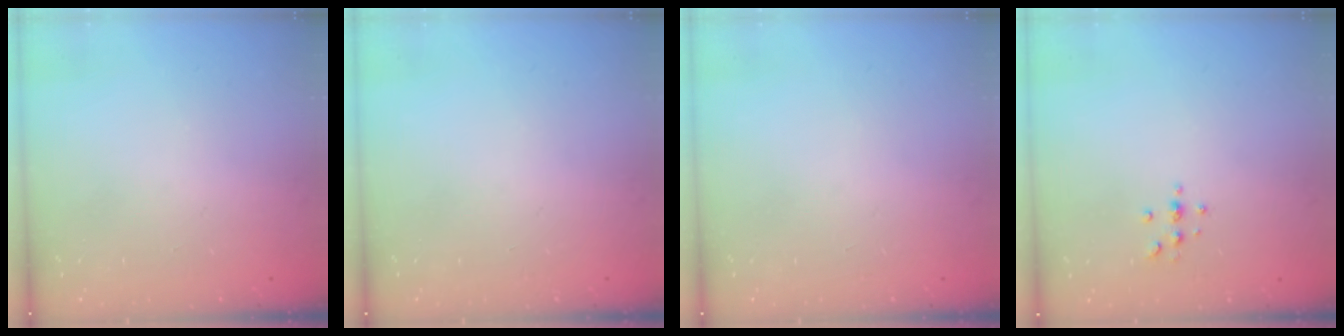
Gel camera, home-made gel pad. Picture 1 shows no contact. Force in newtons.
{"total": 0.0}
{"total": 0.0}
{"total": 2.9, "press": 2.9, "slide": 0.4}